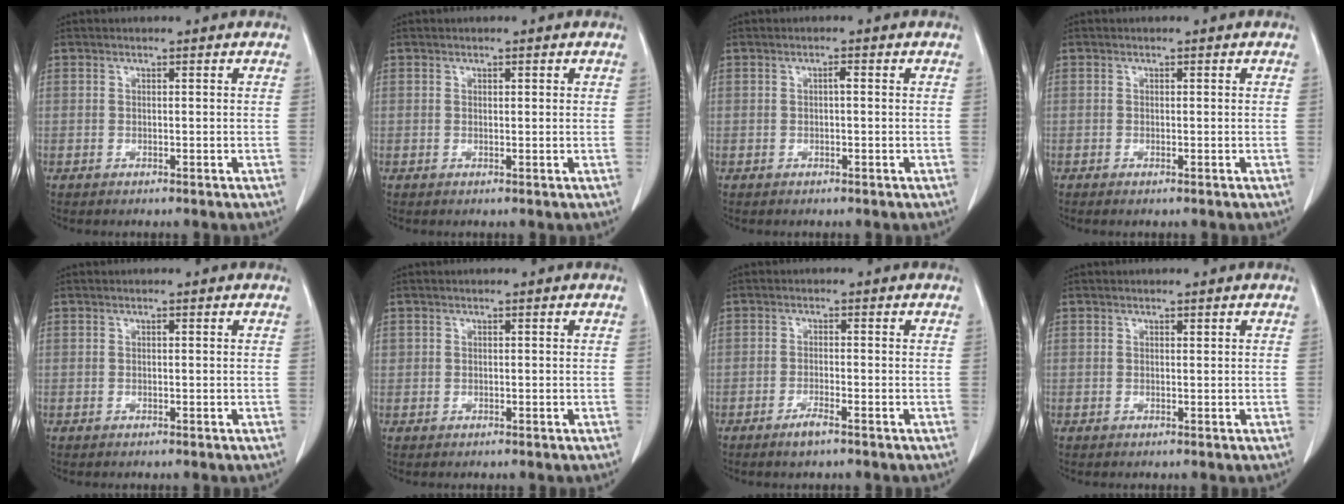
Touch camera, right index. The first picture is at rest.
{"total": 0.5, "force": [0.3, 0.2, 0.4], "torque": [-0.007, -0.001, 0.003]}
{"total": 0.8, "force": [0.0, 0.2, 0.8], "torque": [-0.014, 0.002, 0.000]}
{"total": 0.5, "force": [-0.3, 0.0, 0.4], "torque": [-0.008, -0.002, -0.006]}
{"total": 0.0}
{"total": 0.6, "force": [0.2, 0.5, 0.1], "torque": [0.009, 0.003, 0.000]}
{"total": 2.4, "force": [-1.7, 0.2, 1.7], "torque": [-0.036, -0.002, -0.032]}
{"total": 0.0}